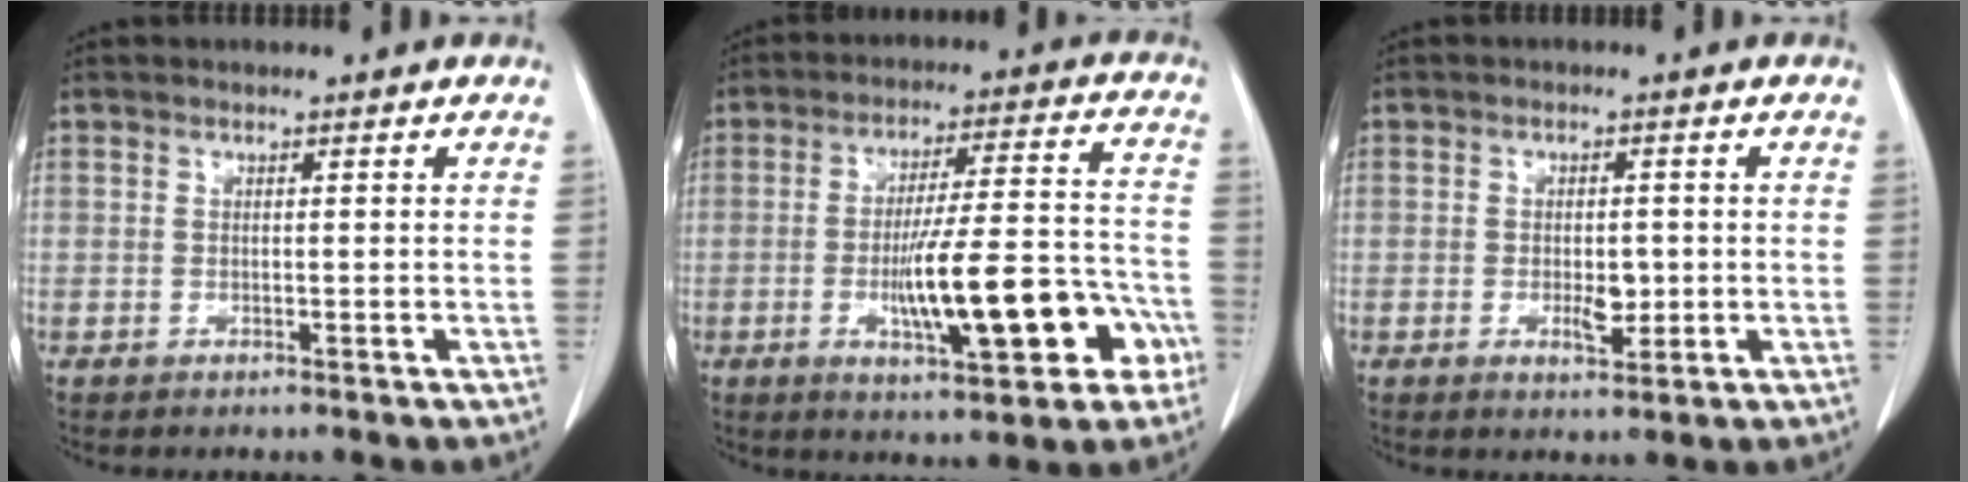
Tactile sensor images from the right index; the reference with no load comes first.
{"total": 15.9, "force": [-5.2, 3.3, 14.6], "torque": [-0.225, 0.017, -0.070]}
{"total": 3.5, "force": [-0.6, 1.7, 3.0], "torque": [-0.048, 0.000, -0.005]}